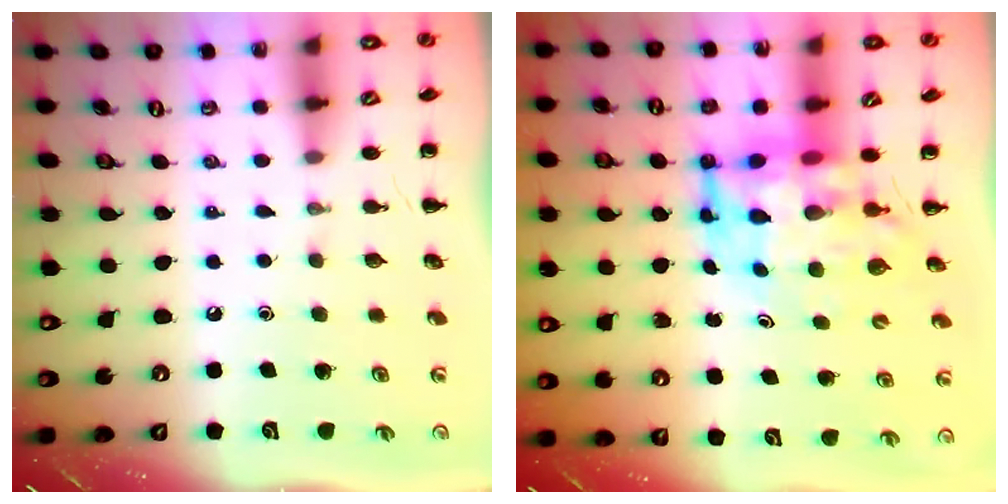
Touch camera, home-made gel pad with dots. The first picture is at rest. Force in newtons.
{"total": 8.4, "press": 7.9, "slide": 2.6}